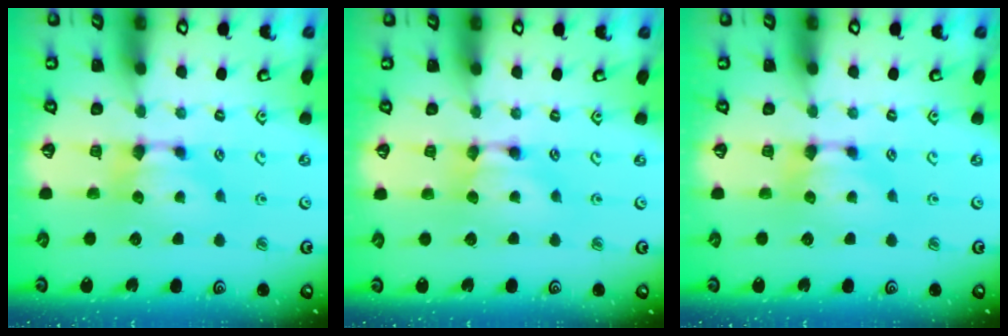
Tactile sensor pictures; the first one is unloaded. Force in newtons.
{"total": 1.6, "press": 1.6, "slide": 0.1}
{"total": 0.0}